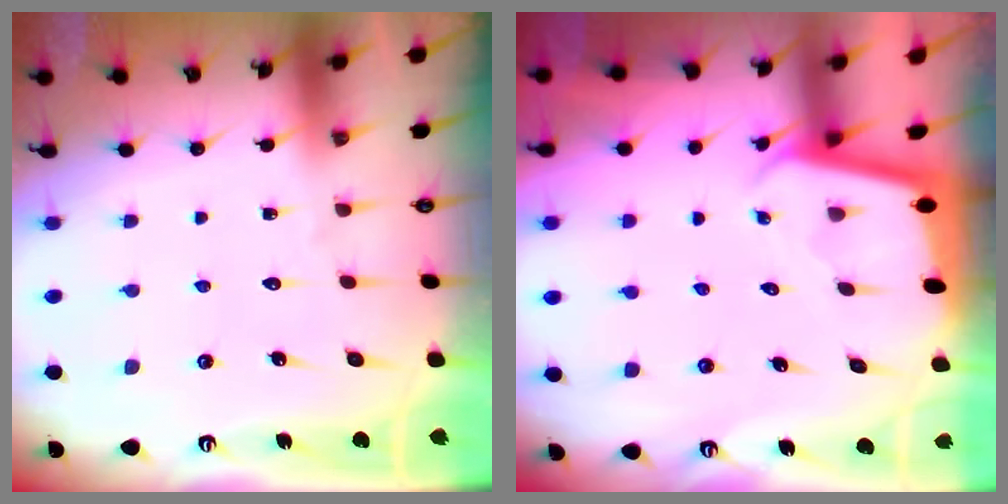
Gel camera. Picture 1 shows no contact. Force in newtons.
{"total": 1.8, "press": 1.8, "slide": 0.0}